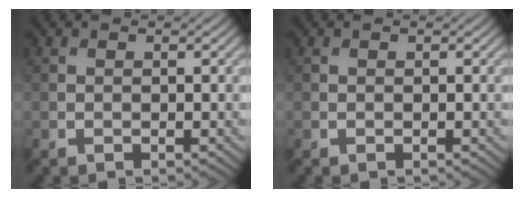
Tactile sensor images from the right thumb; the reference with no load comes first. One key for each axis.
{"total": 0.0}